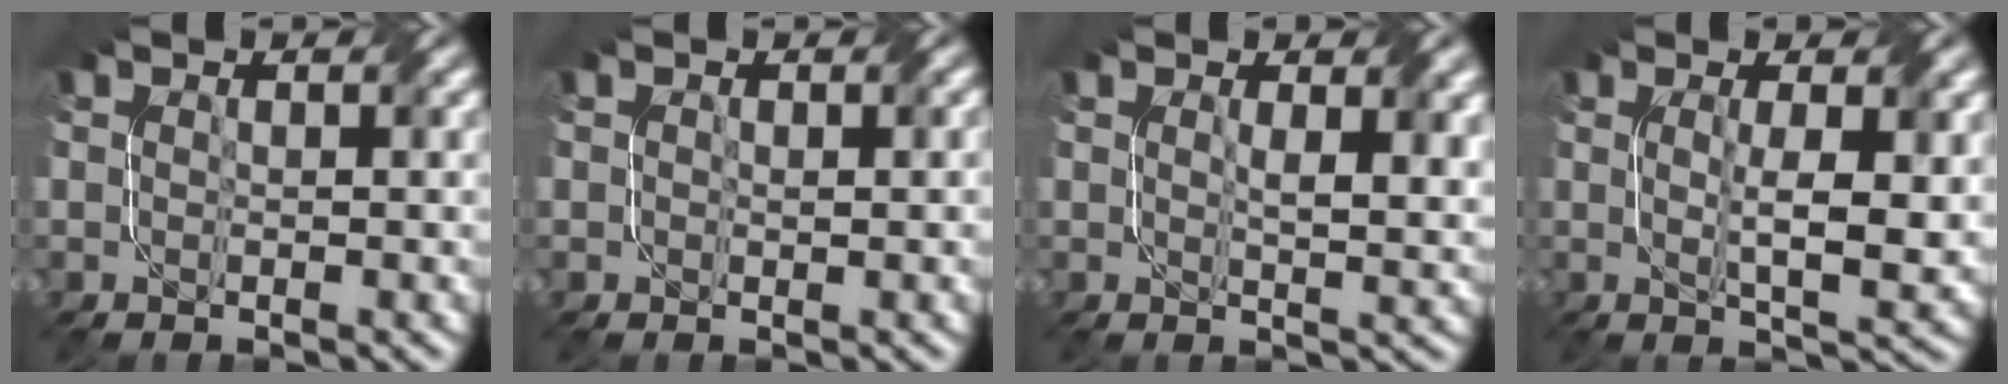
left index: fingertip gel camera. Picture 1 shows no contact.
{"total": 0.8, "force": [0.1, 0.5, 0.6], "torque": [-0.006, 0.000, 0.003]}
{"total": 2.7, "force": [1.0, 0.7, 2.4], "torque": [-0.035, -0.004, 0.020]}
{"total": 4.4, "force": [0.5, 0.8, 4.3], "torque": [-0.074, -0.005, 0.014]}